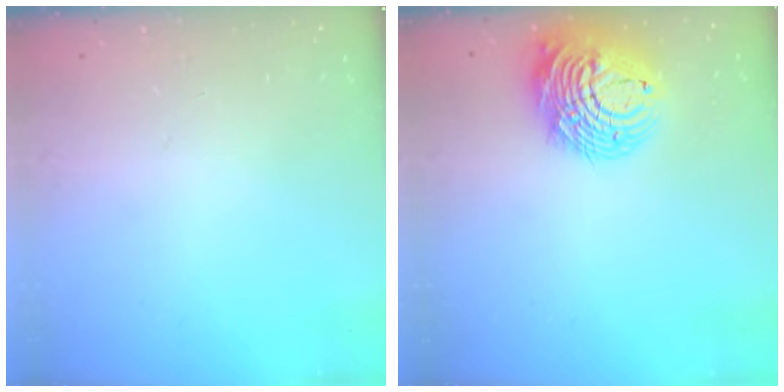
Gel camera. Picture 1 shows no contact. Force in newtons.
{"total": 15.0, "press": 14.9, "slide": 1.5}